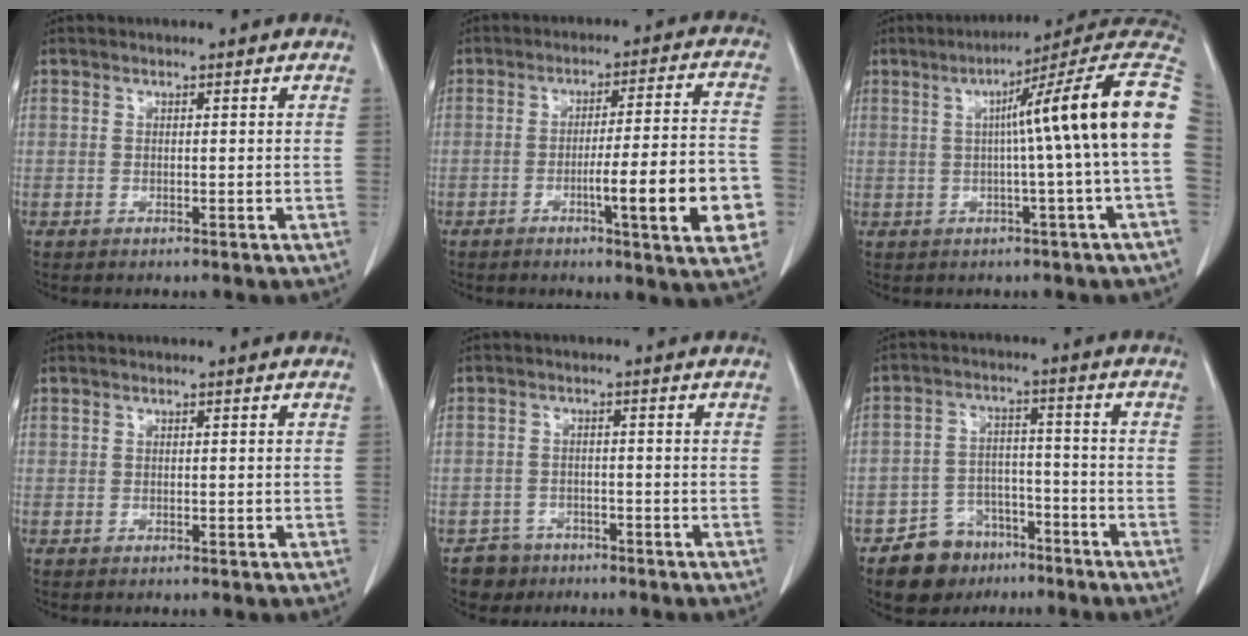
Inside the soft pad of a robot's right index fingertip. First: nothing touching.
{"total": 14.6, "force": [-4.6, 0.8, 13.9], "torque": [-0.162, 0.004, -0.059]}
{"total": 16.6, "force": [1.7, -1.3, 16.5], "torque": [-0.213, 0.033, 0.014]}
{"total": 0.0}
{"total": 3.8, "force": [-2.5, 2.7, -0.6], "torque": [0.011, 0.012, -0.041]}
{"total": 7.7, "force": [-5.3, 5.3, 1.6], "torque": [-0.027, 0.015, -0.082]}